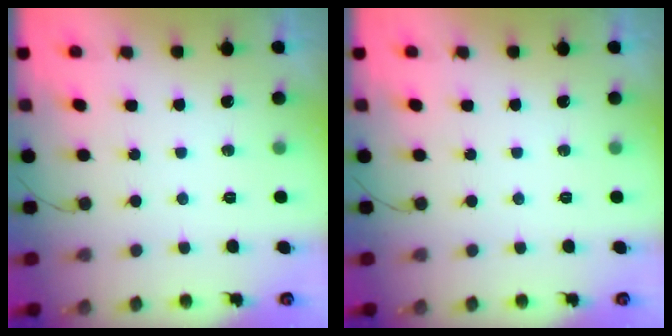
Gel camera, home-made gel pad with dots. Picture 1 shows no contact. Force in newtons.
{"total": 0.0}